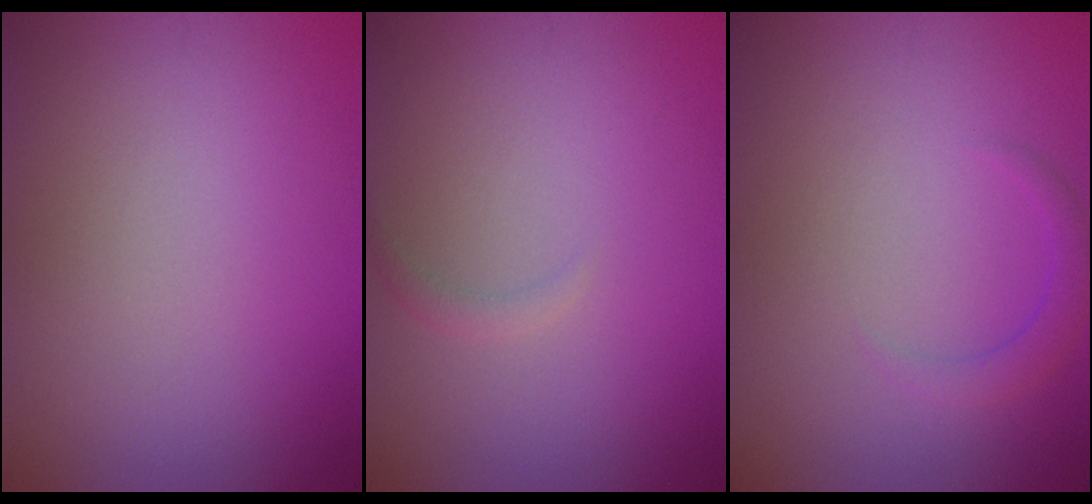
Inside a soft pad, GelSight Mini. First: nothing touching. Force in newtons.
{"total": 0.8, "press": 0.8, "slide": 0.0}
{"total": 1.5, "press": 1.5, "slide": 0.1}